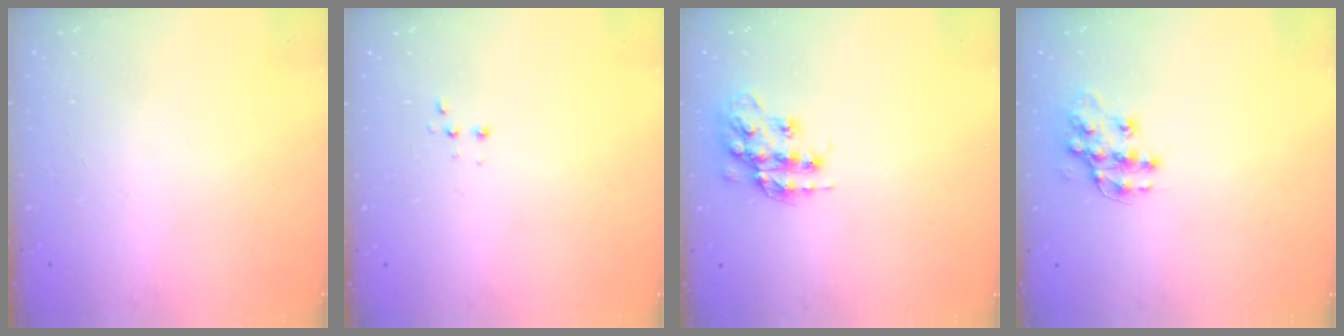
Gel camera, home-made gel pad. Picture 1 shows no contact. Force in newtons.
{"total": 2.7, "press": 2.7, "slide": 0.5}
{"total": 14.0, "press": 14.0, "slide": 0.6}
{"total": 12.2, "press": 12.2, "slide": 0.9}